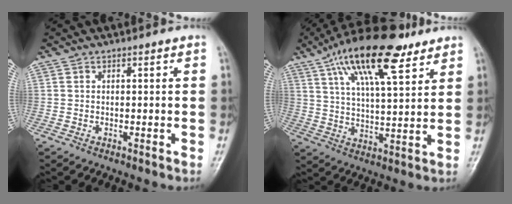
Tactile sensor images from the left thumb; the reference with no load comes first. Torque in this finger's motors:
{"motor_torque": [0.40, 0.83, 1.89, -0.88, 0.46]}